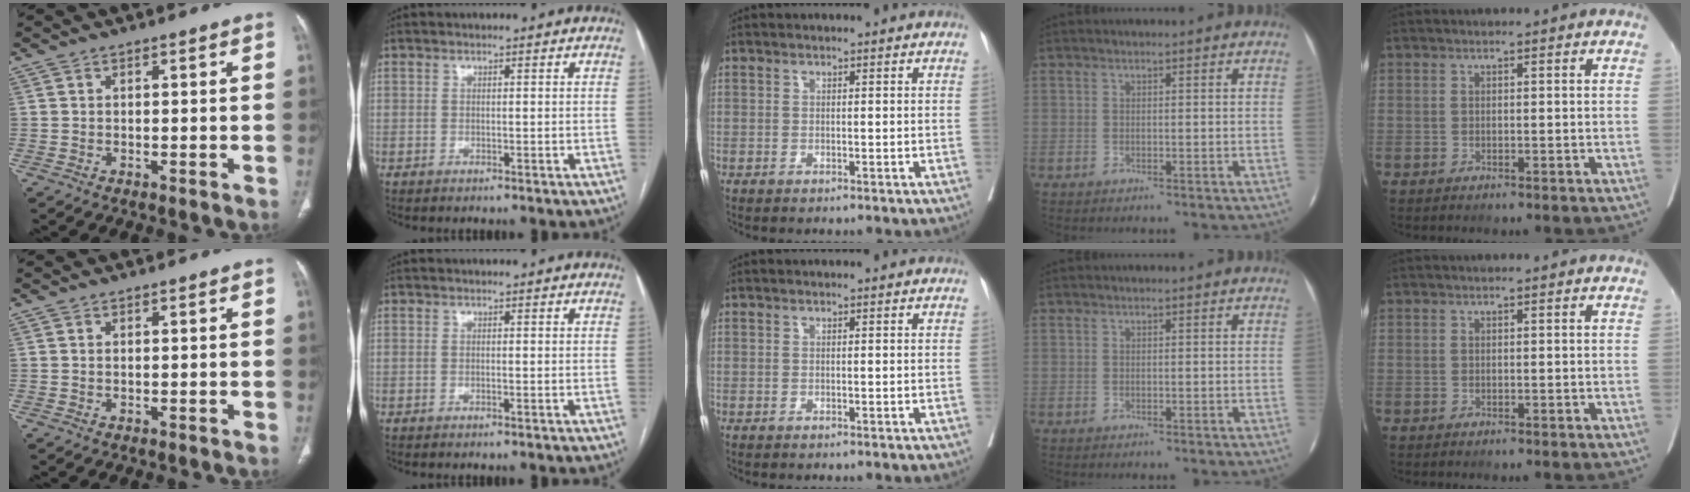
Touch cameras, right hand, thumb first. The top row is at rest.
{}